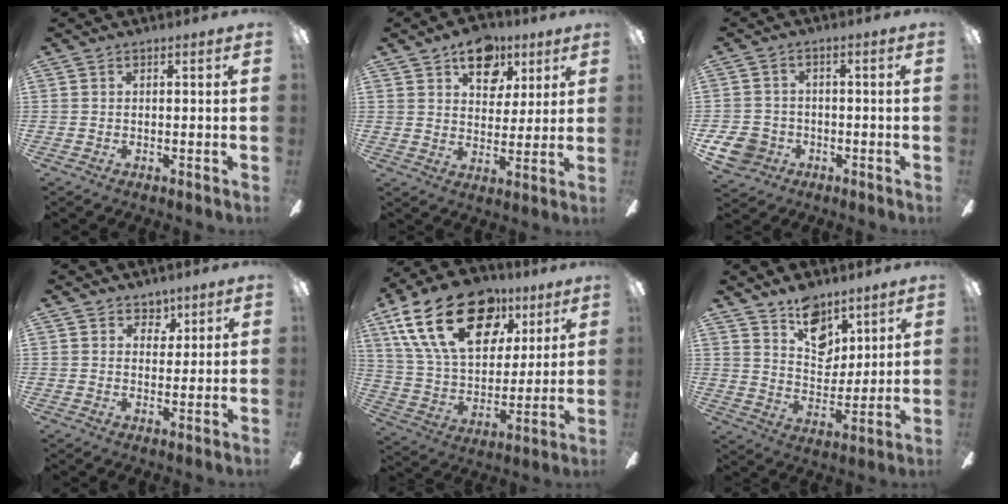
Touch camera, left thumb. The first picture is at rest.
{"total": 11.1, "force": [6.5, 7.5, 5.0], "torque": [-0.058, -0.024, 0.114]}
{"total": 7.3, "force": [-3.1, 6.1, 2.6], "torque": [-0.066, 0.023, -0.061]}
{"total": 4.4, "force": [3.1, 3.1, 0.8], "torque": [-0.004, -0.014, 0.053]}
{"total": 26.1, "force": [12.9, 15.4, 16.7], "torque": [-0.292, -0.055, 0.230]}
{"total": 12.2, "force": [8.4, 7.7, 4.4], "torque": [-0.056, -0.051, 0.157]}